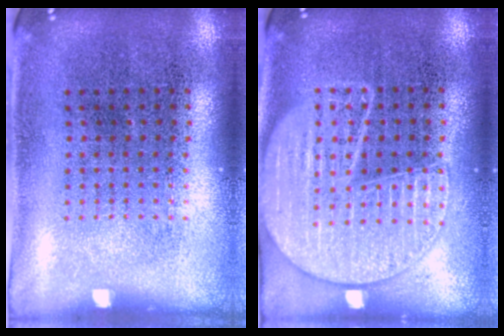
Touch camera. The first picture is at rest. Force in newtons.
{"total": 1.9, "press": 1.9, "slide": 0.2}